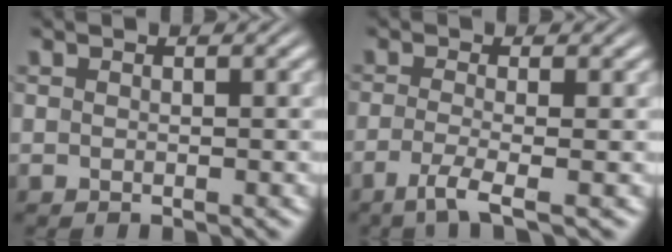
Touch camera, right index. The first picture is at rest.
{"total": 3.2, "force": [-2.0, 0.0, 2.5], "torque": [-0.061, -0.028, -0.021]}